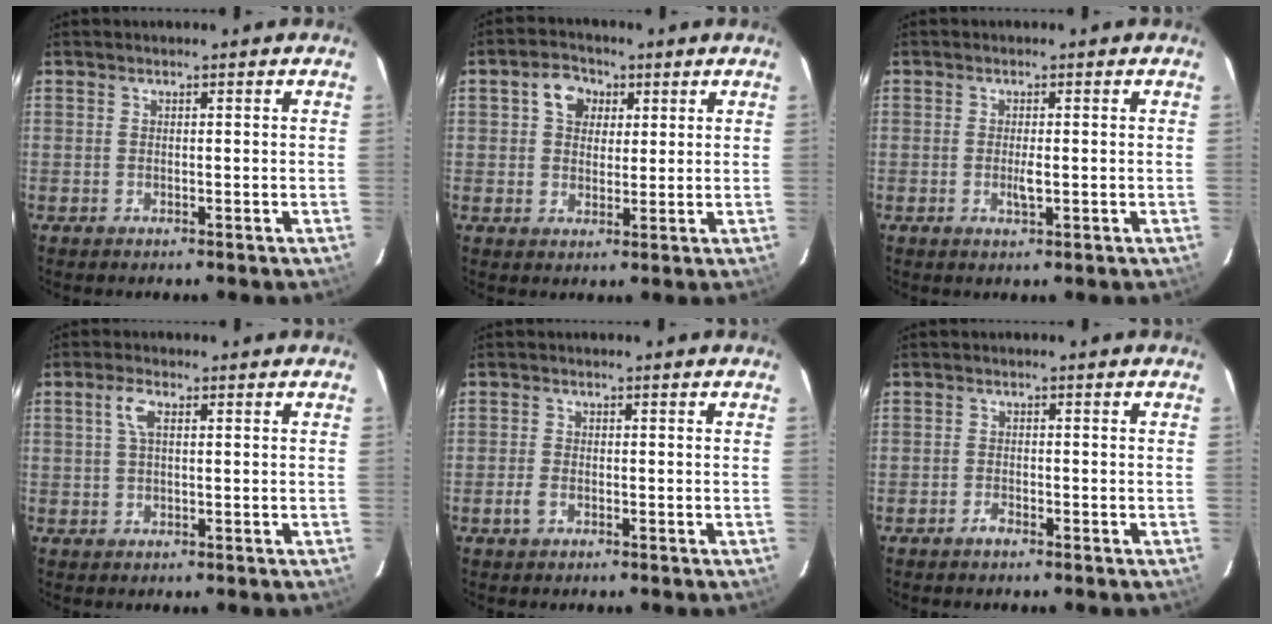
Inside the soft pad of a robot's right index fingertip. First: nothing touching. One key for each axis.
{"total": 5.7, "fx": 2.0, "fy": 4.5, "fz": 2.7, "tx": -0.042, "ty": 0.020, "tz": 0.034}
{"total": 1.9, "fx": -0.4, "fy": 0.4, "fz": 1.8, "tx": -0.034, "ty": -0.005, "tz": -0.005}
{"total": 3.1, "fx": 0.9, "fy": 1.3, "fz": 2.7, "tx": -0.057, "ty": 0.009, "tz": 0.017}
{"total": 2.1, "fx": -1.2, "fy": 1.2, "fz": 1.3, "tx": -0.032, "ty": 0.000, "tz": -0.024}
{"total": 1.5, "fx": -1.3, "fy": 0.5, "fz": 0.6, "tx": -0.014, "ty": 0.001, "tz": -0.027}